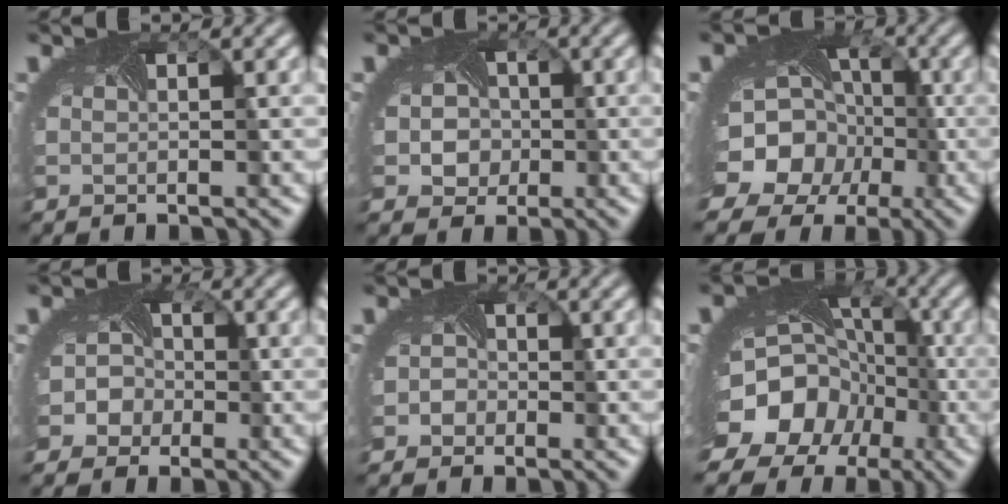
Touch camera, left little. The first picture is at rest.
{"total": 5.5, "force": [-0.4, 4.9, 2.5], "torque": [-0.024, 0.004, -0.027]}
{"total": 15.2, "force": [-4.5, 12.6, 7.0], "torque": [-0.135, -0.029, -0.084]}
{"total": 6.9, "force": [-2.0, 6.2, 2.4], "torque": [-0.034, 0.007, -0.064]}
{"total": 2.9, "force": [-1.4, 2.5, 0.8], "torque": [0.010, 0.009, -0.026]}
{"total": 14.4, "force": [-5.8, 11.6, 6.3], "torque": [-0.122, -0.040, -0.101]}